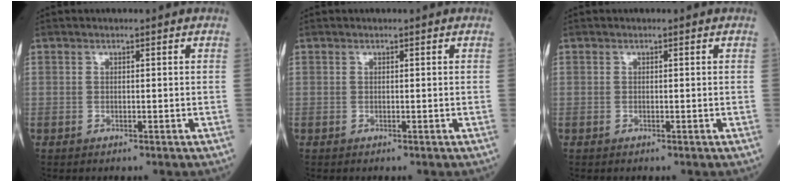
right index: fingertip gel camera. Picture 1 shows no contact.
{"total": 0.0}
{"total": 0.0}